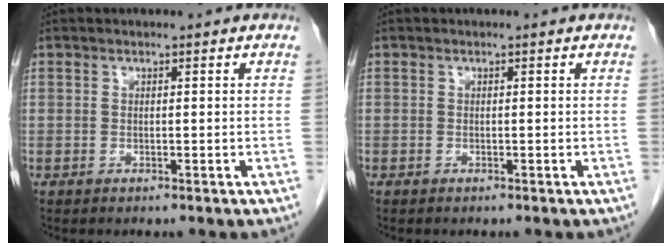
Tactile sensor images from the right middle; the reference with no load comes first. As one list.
[{"total": 0.0}]